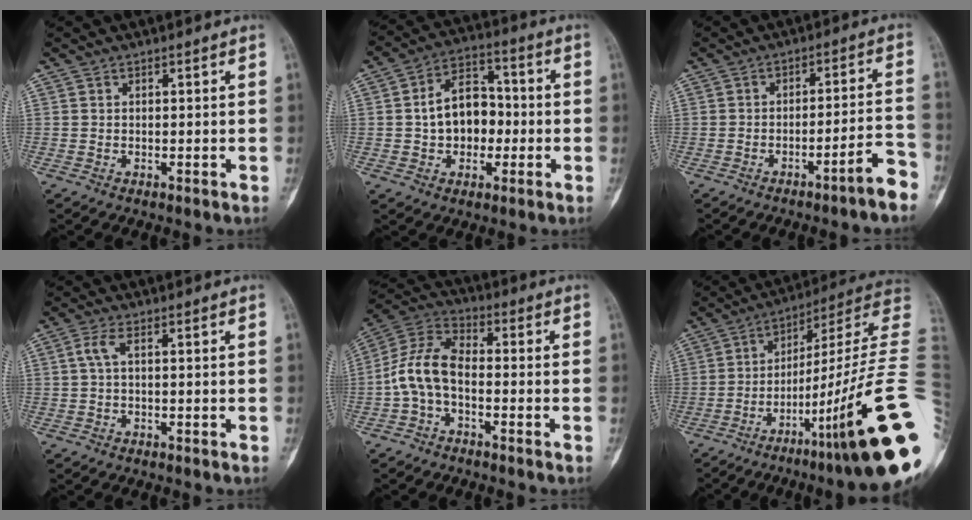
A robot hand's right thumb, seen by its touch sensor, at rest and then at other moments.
{"total": 11.9, "force": [-0.9, 8.5, 8.3], "torque": [-0.100, 0.035, -0.021]}
{"total": 6.8, "force": [-4.7, 0.3, 5.0], "torque": [-0.072, 0.044, -0.065]}
{"total": 2.5, "force": [0.2, 0.7, 2.3], "torque": [-0.060, 0.009, 0.004]}
{"total": 9.5, "force": [-2.2, 5.2, 7.6], "torque": [-0.152, 0.036, -0.057]}
{"total": 31.9, "force": [-8.1, 5.5, 30.4], "torque": [-0.353, 0.047, -0.127]}